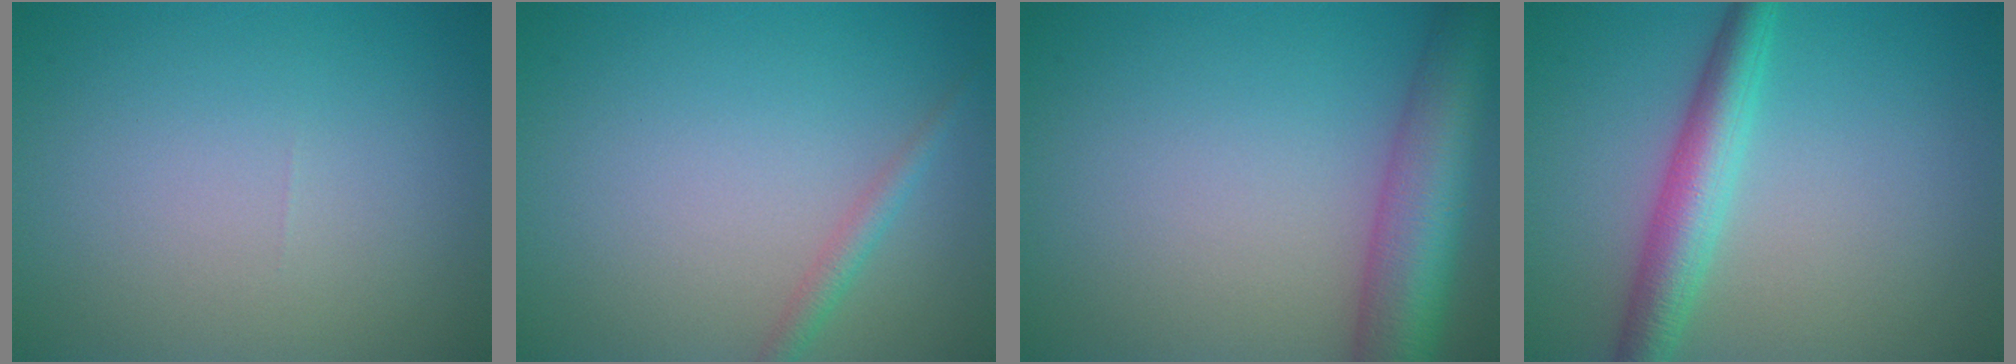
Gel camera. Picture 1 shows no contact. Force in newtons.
{"total": 1.5, "press": 1.5, "slide": 0.0}
{"total": 7.8, "press": 7.8, "slide": 0.4}
{"total": 4.3, "press": 4.3, "slide": 0.1}